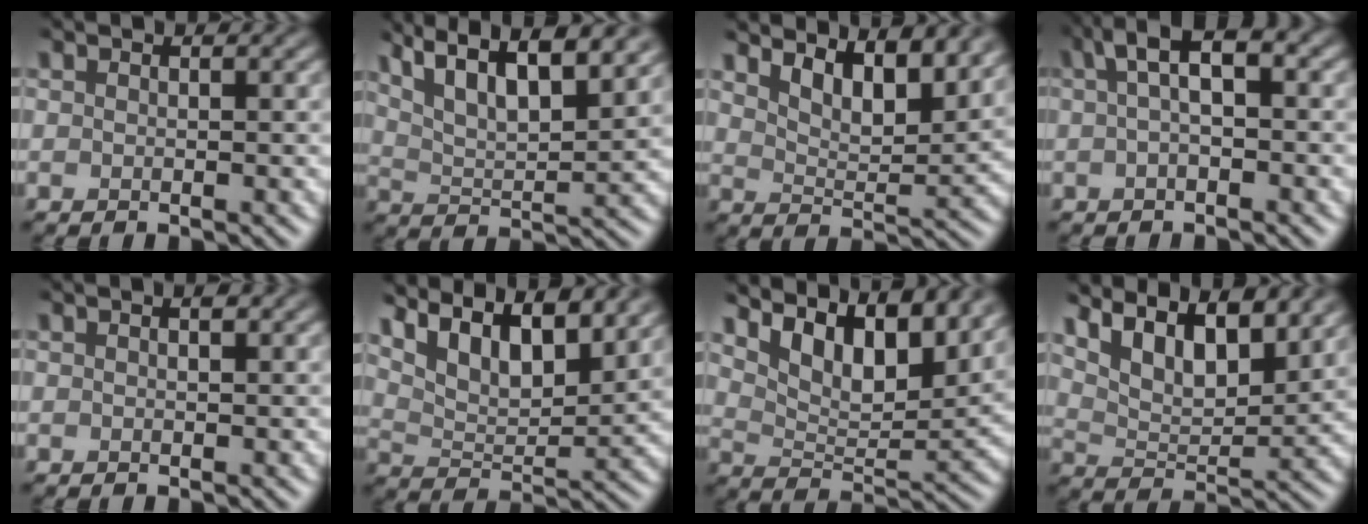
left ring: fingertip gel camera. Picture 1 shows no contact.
{"total": 11.0, "force": [7.7, 3.2, 7.1], "torque": [-0.111, 0.031, 0.095]}
{"total": 5.6, "force": [4.2, 1.5, 3.3], "torque": [-0.056, -0.004, 0.064]}
{"total": 3.7, "force": [1.0, 1.1, 3.4], "torque": [-0.059, 0.014, 0.009]}
{"total": 0.7, "force": [0.3, 0.1, 0.6], "torque": [-0.007, 0.003, 0.004]}
{"total": 7.7, "force": [5.3, 2.8, 4.9], "torque": [-0.086, 0.007, 0.079]}
{"total": 7.8, "force": [5.3, 2.9, 4.9], "torque": [-0.081, -0.008, 0.093]}
{"total": 6.9, "force": [4.6, 2.7, 4.5], "torque": [-0.076, 0.005, 0.069]}